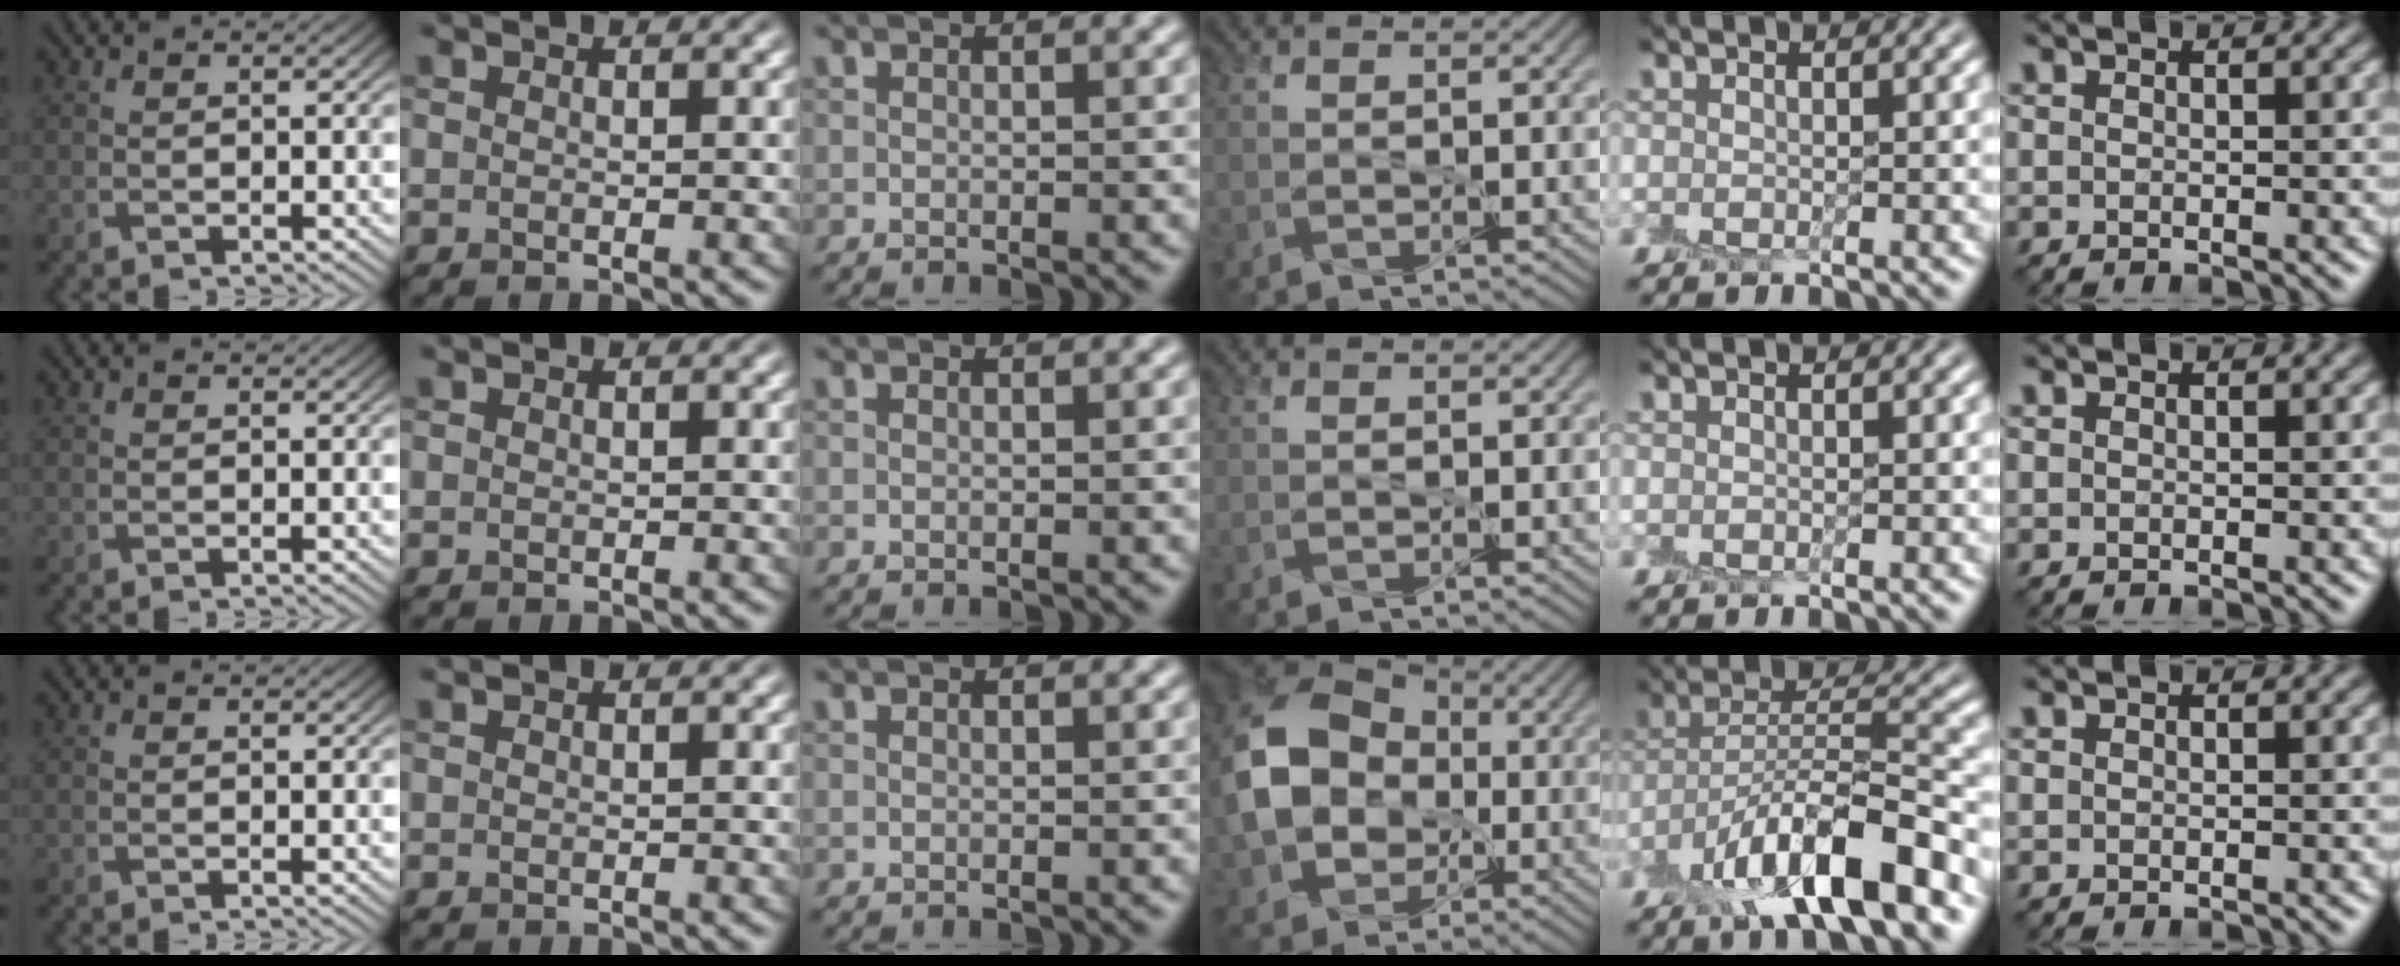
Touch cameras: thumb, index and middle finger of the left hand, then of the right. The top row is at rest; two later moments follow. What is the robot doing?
{"motion": "peel", "object": "postage stamp"}